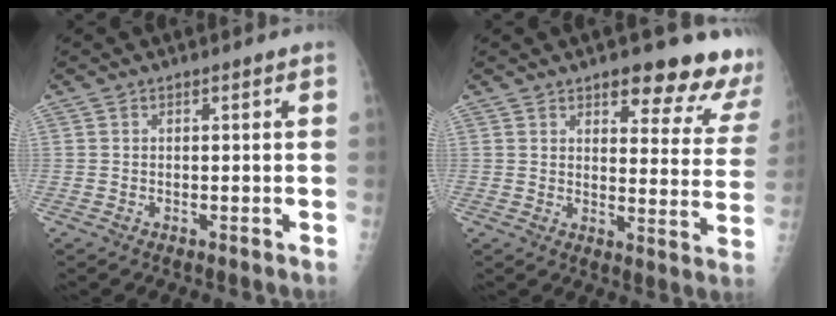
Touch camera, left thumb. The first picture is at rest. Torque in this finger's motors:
{"motor_torque": [0.93, 0.32, 0.44, -0.44, 0.15]}